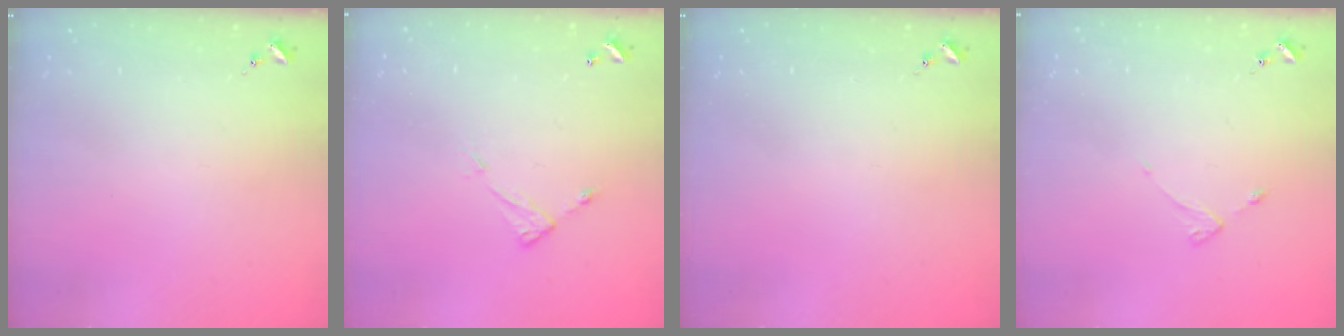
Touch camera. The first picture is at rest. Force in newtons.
{"total": 5.8, "press": 5.8, "slide": 0.2}
{"total": 0.0}
{"total": 2.2, "press": 2.1, "slide": 0.4}